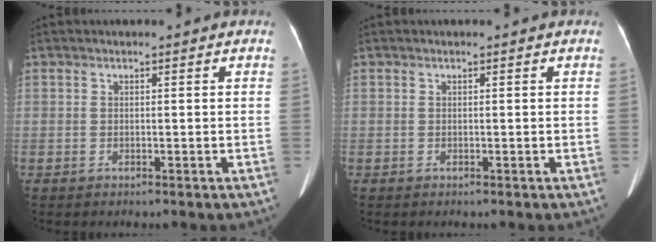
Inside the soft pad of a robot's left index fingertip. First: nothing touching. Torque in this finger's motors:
{"motor_torque": [0.00, 0.00, 0.01, 0.00]}